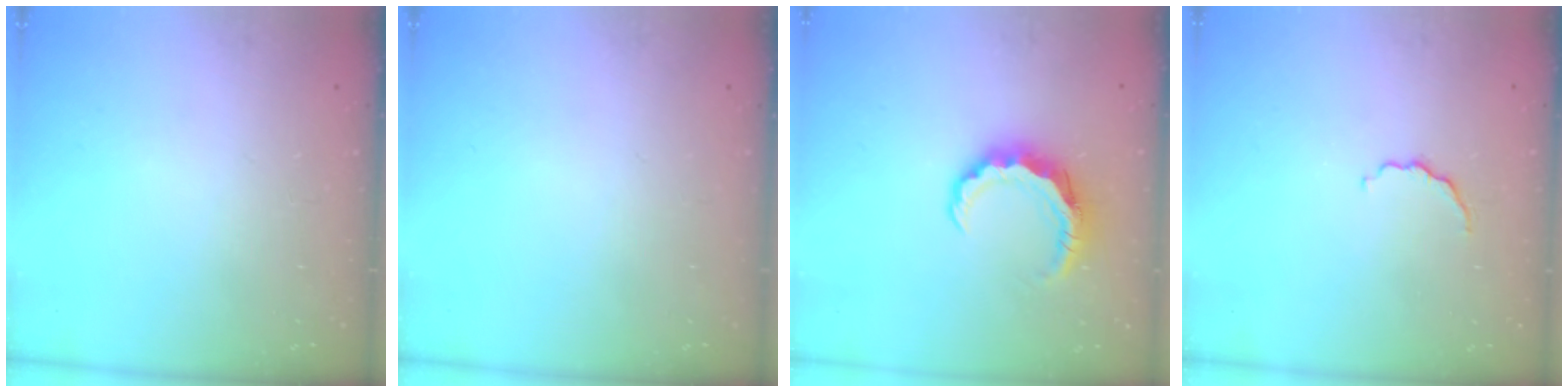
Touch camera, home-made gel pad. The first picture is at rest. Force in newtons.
{"total": 0.0}
{"total": 8.1, "press": 8.0, "slide": 1.1}
{"total": 3.8, "press": 3.7, "slide": 1.0}